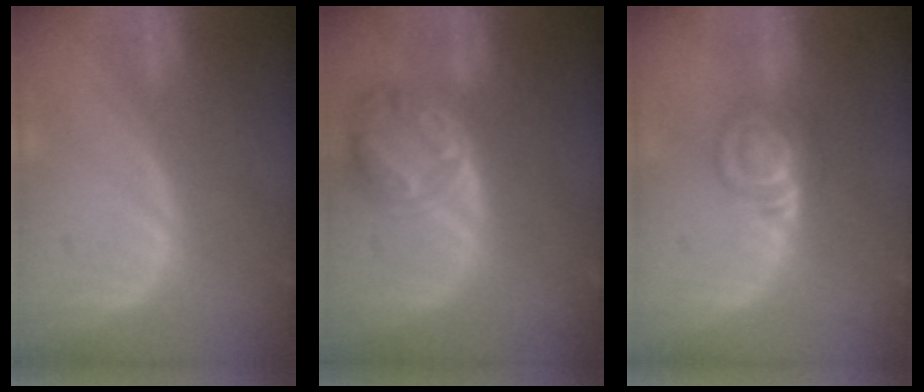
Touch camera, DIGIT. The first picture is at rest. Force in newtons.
{"total": 8.2, "press": 7.1, "slide": 4.1}
{"total": 6.6, "press": 5.6, "slide": 3.4}